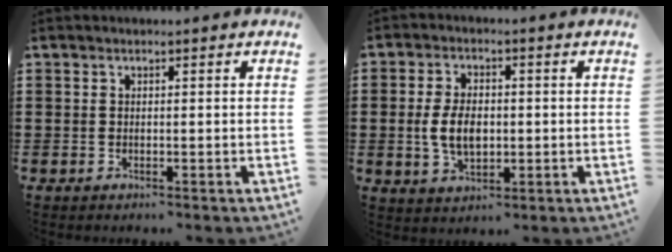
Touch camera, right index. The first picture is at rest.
{"total": 6.0, "force": [-0.4, 3.5, 4.9], "torque": [-0.099, 0.000, -0.012]}